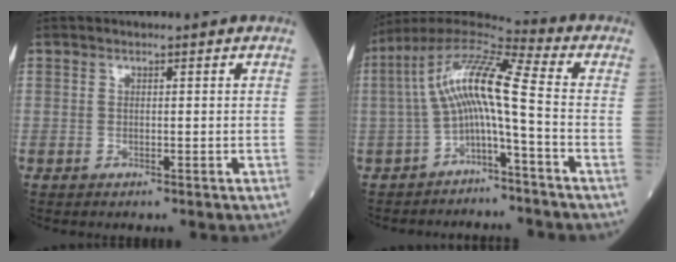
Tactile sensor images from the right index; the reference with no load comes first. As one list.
[{"total": 10.5, "force": [-1.8, 0.6, 10.4], "torque": [-0.198, 0.044, -0.038]}]